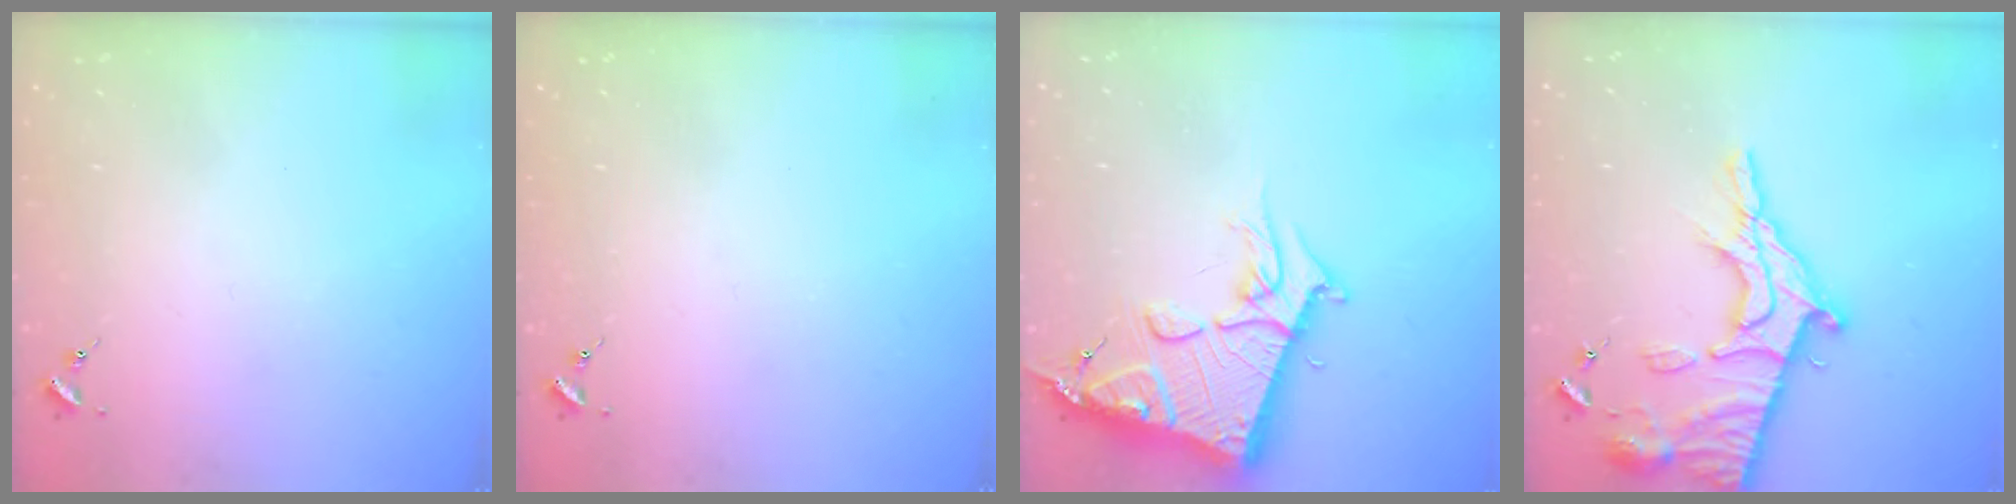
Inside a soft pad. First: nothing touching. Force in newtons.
{"total": 0.0}
{"total": 18.5, "press": 18.4, "slide": 1.8}
{"total": 19.8, "press": 19.8, "slide": 1.8}